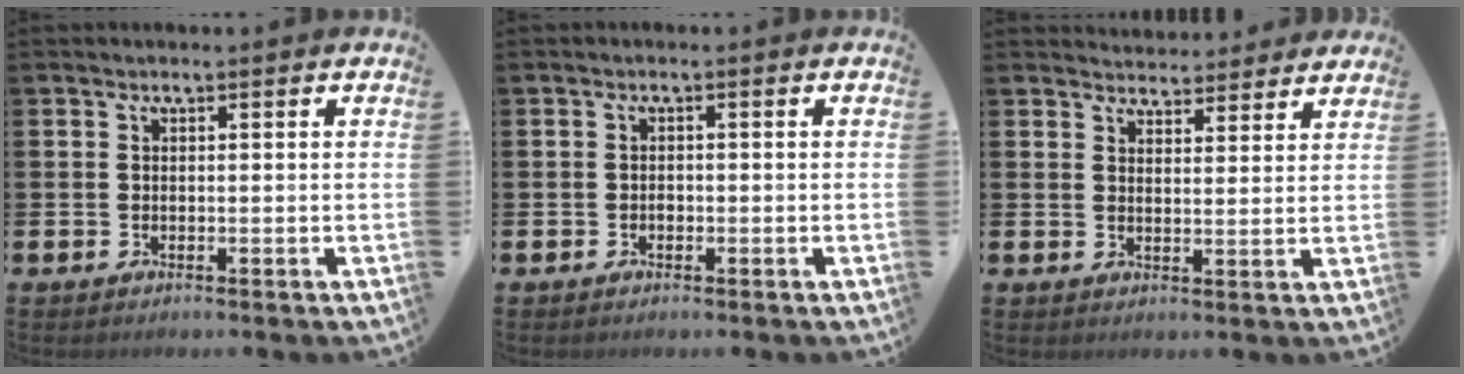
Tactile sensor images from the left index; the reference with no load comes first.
{"total": 0.7, "force": [-0.3, 0.6, 0.3], "torque": [-0.005, 0.002, -0.007]}
{"total": 3.9, "force": [3.9, 0.8, -0.2], "torque": [-0.002, -0.024, 0.071]}